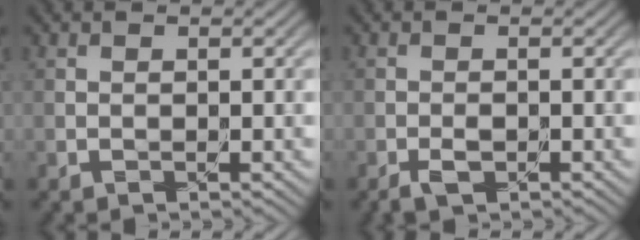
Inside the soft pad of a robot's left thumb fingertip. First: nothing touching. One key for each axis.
{"total": 1.5, "fx": -1.0, "fy": 0.7, "fz": 0.8, "tx": -0.013, "ty": -0.003, "tz": -0.022}